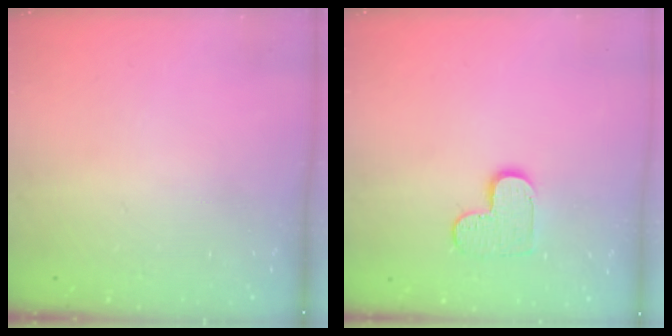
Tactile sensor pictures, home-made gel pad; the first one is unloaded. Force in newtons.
{"total": 8.5, "press": 8.4, "slide": 0.4}